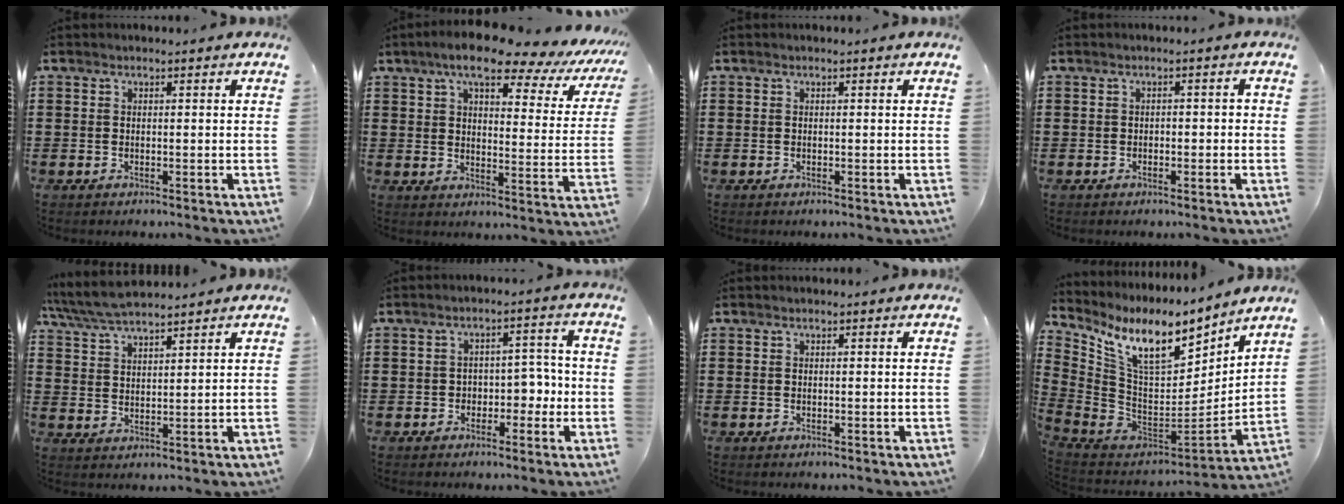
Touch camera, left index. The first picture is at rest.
{"total": 9.8, "force": [7.6, 1.8, 5.9], "torque": [-0.111, -0.037, 0.123]}
{"total": 0.0}
{"total": 1.0, "force": [-0.7, 0.5, 0.5], "torque": [-0.014, 0.002, -0.017]}
{"total": 4.9, "force": [4.5, 0.7, 1.8], "torque": [-0.050, -0.013, 0.083]}
{"total": 3.8, "force": [-1.1, 2.9, 2.2], "torque": [-0.043, 0.005, -0.029]}
{"total": 0.0}
{"total": 11.6, "force": [7.9, 3.8, 7.7], "torque": [-0.174, -0.052, 0.139]}